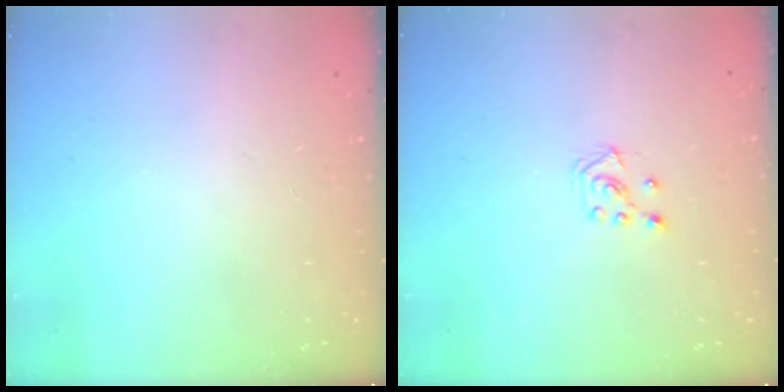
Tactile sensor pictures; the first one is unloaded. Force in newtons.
{"total": 3.8, "press": 3.8, "slide": 0.3}